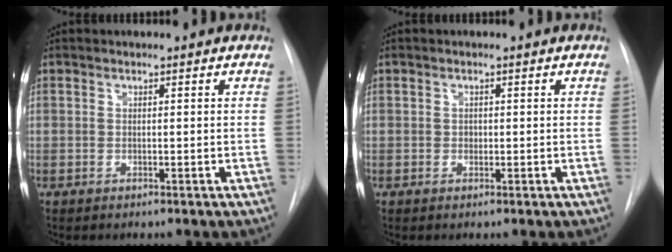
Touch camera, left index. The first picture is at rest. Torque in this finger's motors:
{"motor_torque": [0.02, 0.01, 0.00, 0.00]}